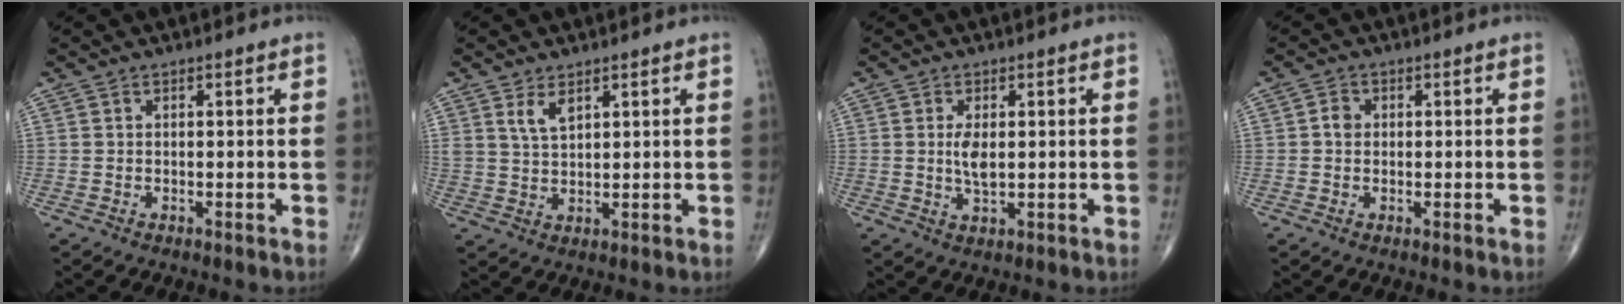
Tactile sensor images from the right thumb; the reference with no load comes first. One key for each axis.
{"total": 3.7, "fx": 2.2, "fy": 1.7, "fz": 2.5, "tx": -0.041, "ty": -0.013, "tz": 0.048}
{"total": 3.8, "fx": 0.4, "fy": 1.6, "fz": 3.4, "tx": -0.066, "ty": -0.008, "tz": 0.010}
{"total": 2.0, "fx": 0.1, "fy": 1.7, "fz": 1.0, "tx": -0.010, "ty": 0.004, "tz": -0.002}